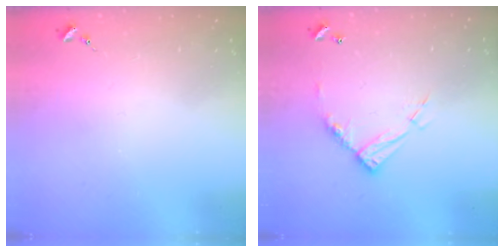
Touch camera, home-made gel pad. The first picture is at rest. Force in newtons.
{"total": 12.2, "press": 12.1, "slide": 0.9}